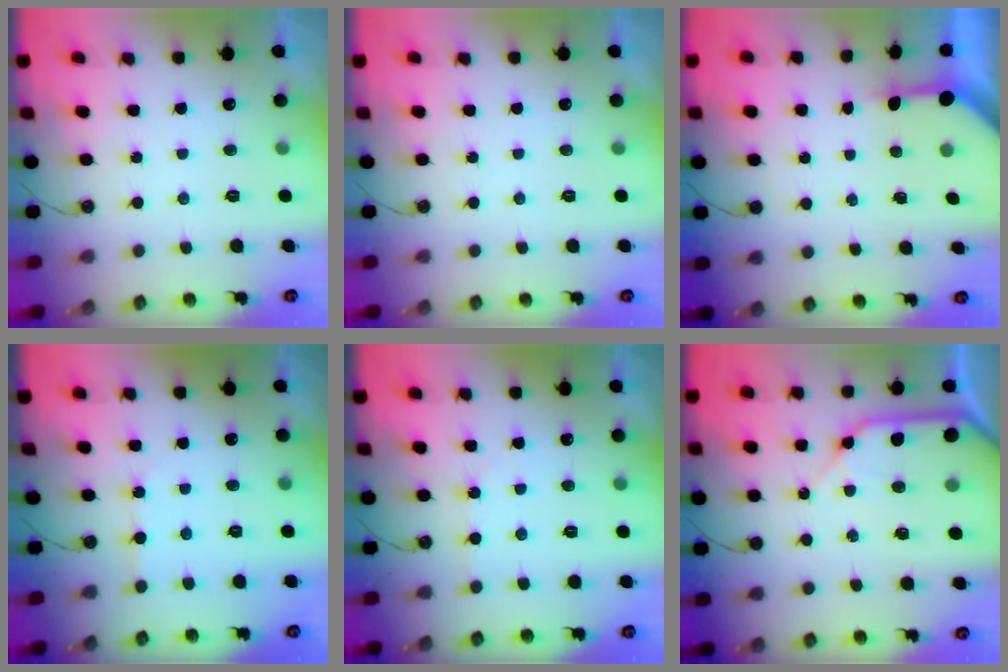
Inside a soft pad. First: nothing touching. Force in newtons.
{"total": 0.0}
{"total": 3.6, "press": 3.6, "slide": 0.4}
{"total": 2.8, "press": 2.8, "slide": 0.4}
{"total": 1.5, "press": 1.4, "slide": 0.3}
{"total": 13.2, "press": 13.1, "slide": 1.6}